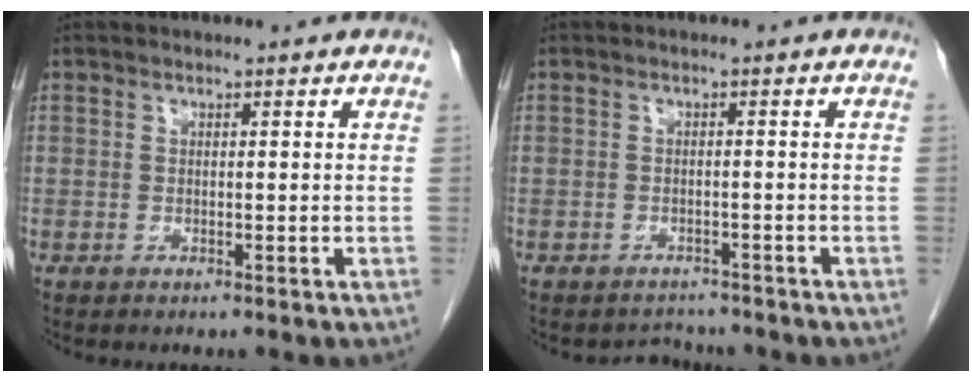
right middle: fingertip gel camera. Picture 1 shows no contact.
{"total": 2.5, "force": [-2.2, 1.0, -0.5], "torque": [-0.002, -0.001, -0.032]}